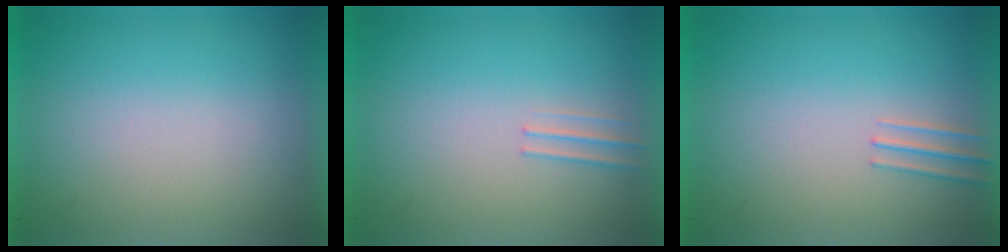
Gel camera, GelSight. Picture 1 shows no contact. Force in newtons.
{"total": 1.2}
{"total": 1.1}